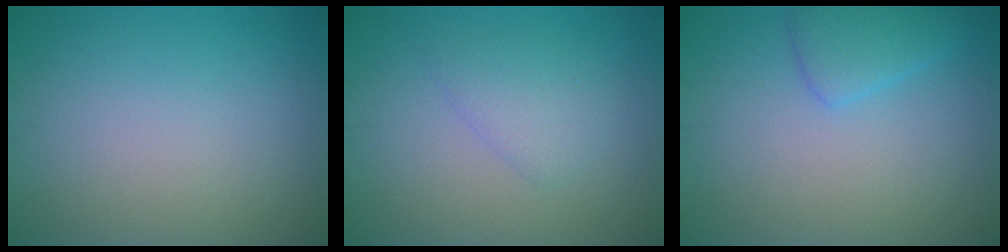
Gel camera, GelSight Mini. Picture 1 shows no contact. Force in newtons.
{"total": 2.2, "press": 2.2, "slide": 0.2}
{"total": 2.5, "press": 2.5, "slide": 0.0}